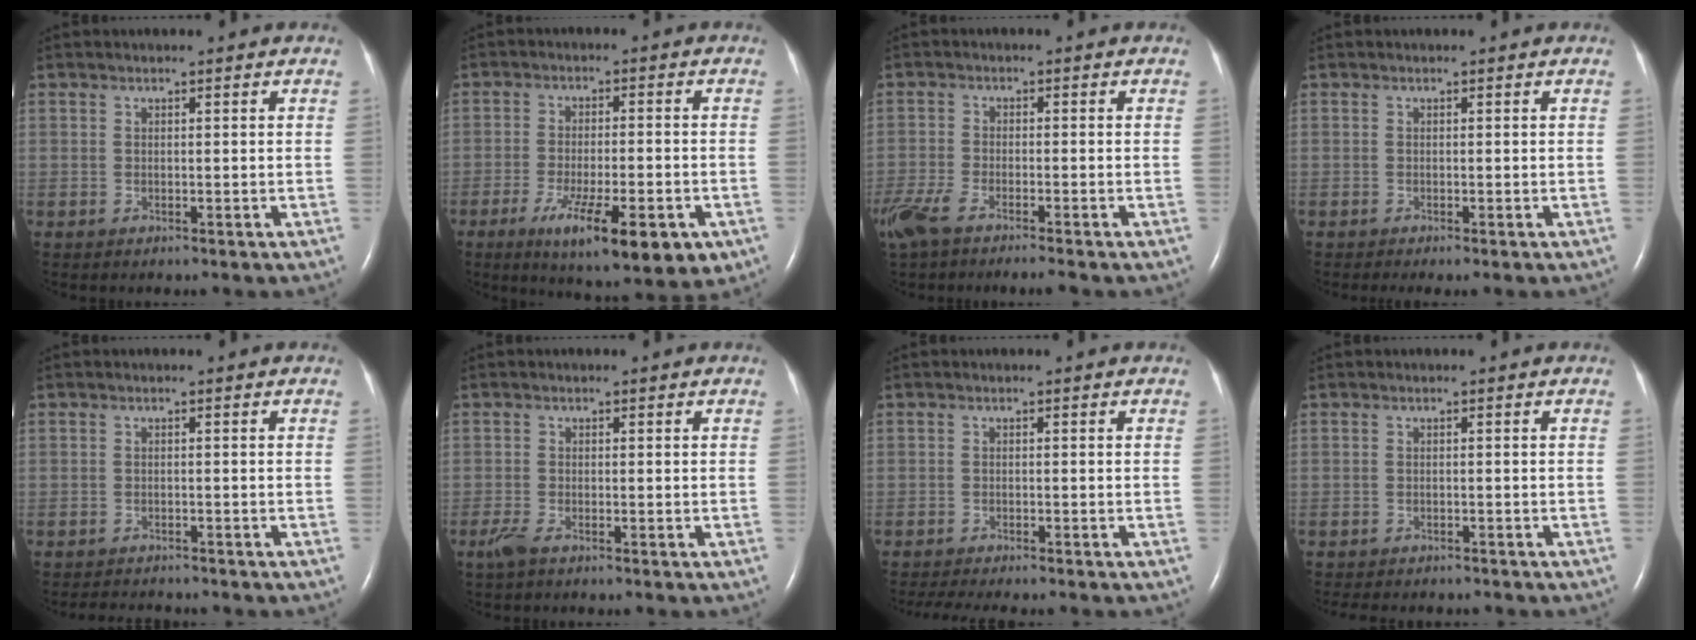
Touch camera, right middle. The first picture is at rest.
{"total": 13.4, "force": [-6.6, 3.2, 11.2], "torque": [-0.154, -0.021, -0.093]}
{"total": 7.9, "force": [-6.1, 1.1, 4.8], "torque": [-0.095, -0.016, -0.111]}
{"total": 0.9, "force": [-0.6, -0.1, 0.7], "torque": [-0.016, -0.002, -0.006]}
{"total": 4.1, "force": [-3.9, 0.7, 1.1], "torque": [-0.016, -0.006, -0.053]}
{"total": 1.9, "force": [-1.3, 0.3, 1.3], "torque": [-0.040, -0.007, -0.030]}
{"total": 7.0, "force": [-6.1, 0.5, 3.4], "torque": [-0.043, -0.011, -0.089]}
{"total": 7.1, "force": [-6.2, 2.0, 2.8], "torque": [-0.037, -0.001, -0.077]}